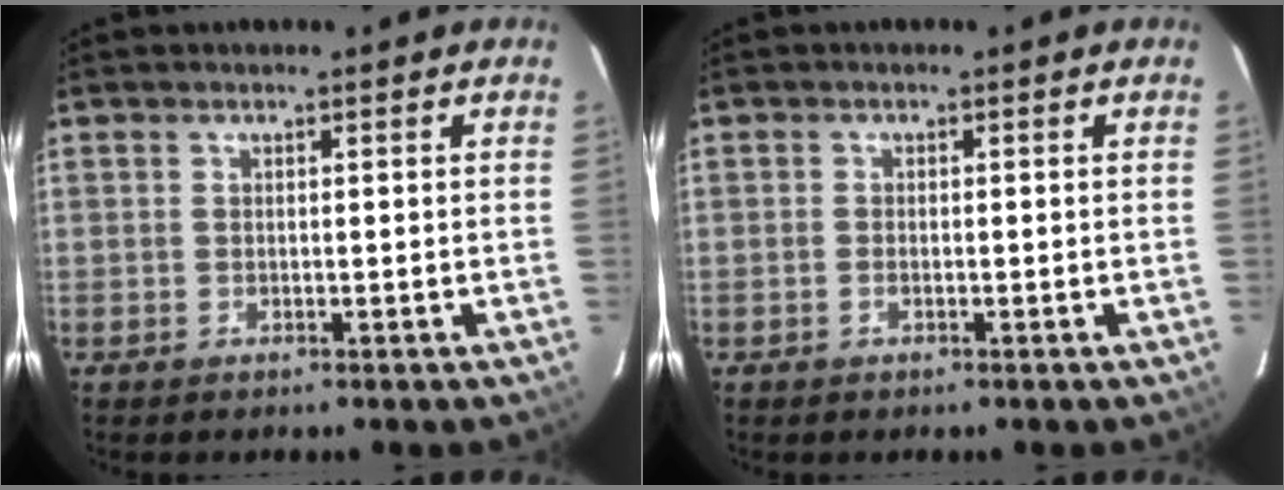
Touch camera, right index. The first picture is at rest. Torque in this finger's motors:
{"motor_torque": [-0.18, 0.03, -0.04, 0.00]}